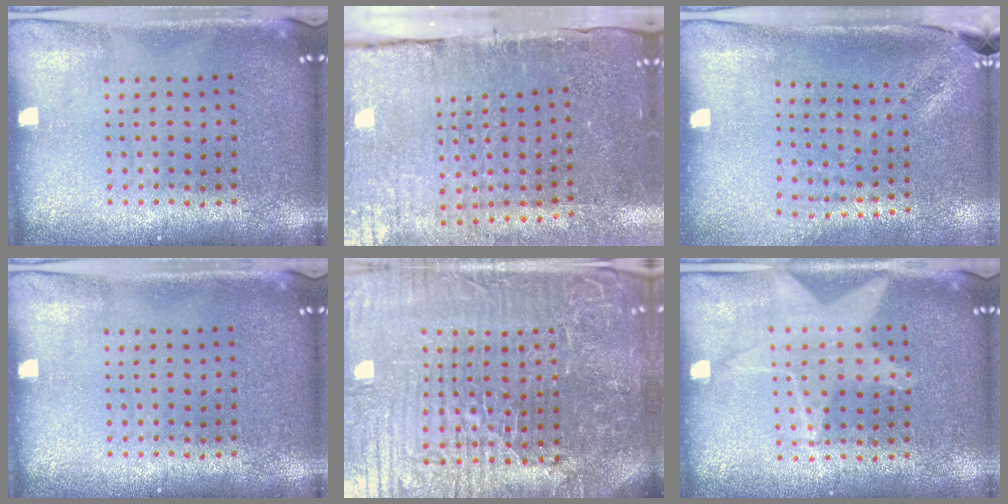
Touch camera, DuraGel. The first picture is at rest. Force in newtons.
{"total": 4.3, "press": 3.7, "slide": 2.2}
{"total": 1.9, "press": 1.5, "slide": 1.2}
{"total": 0.0}
{"total": 7.7, "press": 6.8, "slide": 3.7}
{"total": 0.9, "press": 0.9, "slide": 0.0}